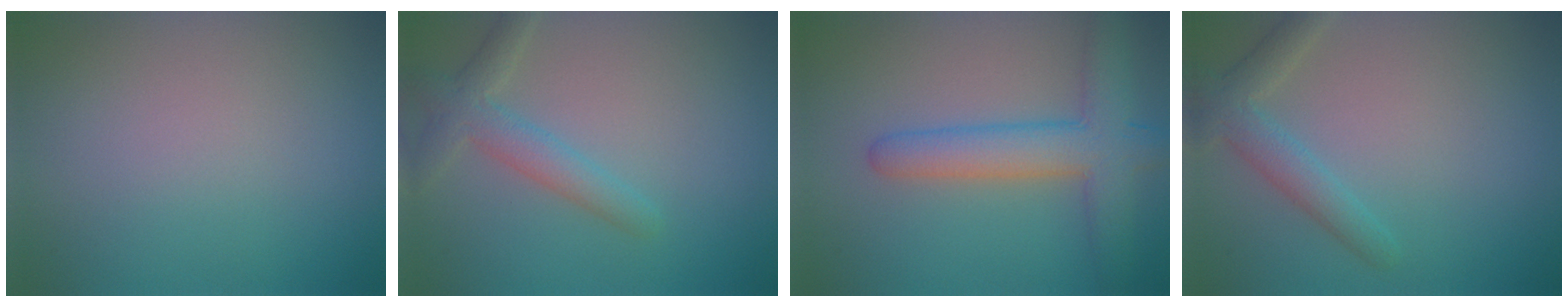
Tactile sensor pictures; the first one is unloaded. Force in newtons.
{"total": 2.8, "press": 2.8, "slide": 0.1}
{"total": 5.5, "press": 5.5, "slide": 0.4}
{"total": 2.8, "press": 2.8, "slide": 0.0}